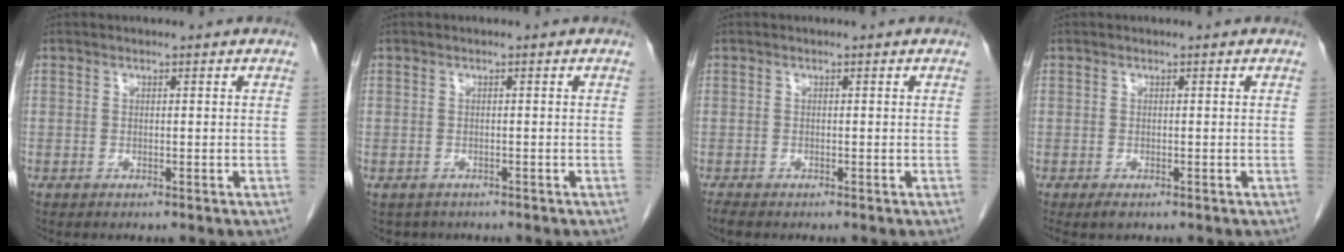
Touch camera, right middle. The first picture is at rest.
{"total": 2.3, "force": [-1.8, 1.4, 0.1], "torque": [-0.008, 0.001, -0.026]}
{"total": 1.4, "force": [-1.2, 0.3, 0.6], "torque": [-0.020, -0.005, -0.019]}
{"total": 1.4, "force": [-0.9, 0.5, 0.9], "torque": [-0.016, -0.002, -0.011]}